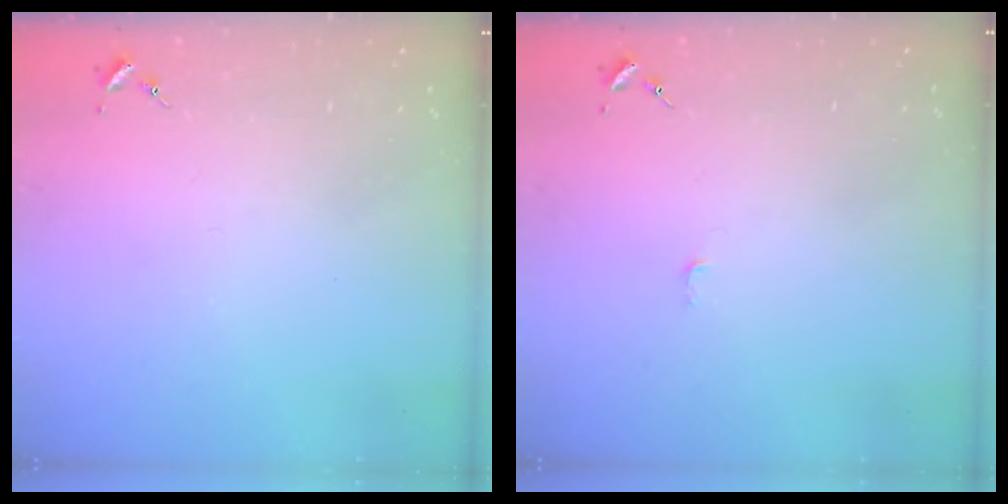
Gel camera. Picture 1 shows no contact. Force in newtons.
{"total": 2.7, "press": 2.7, "slide": 0.3}